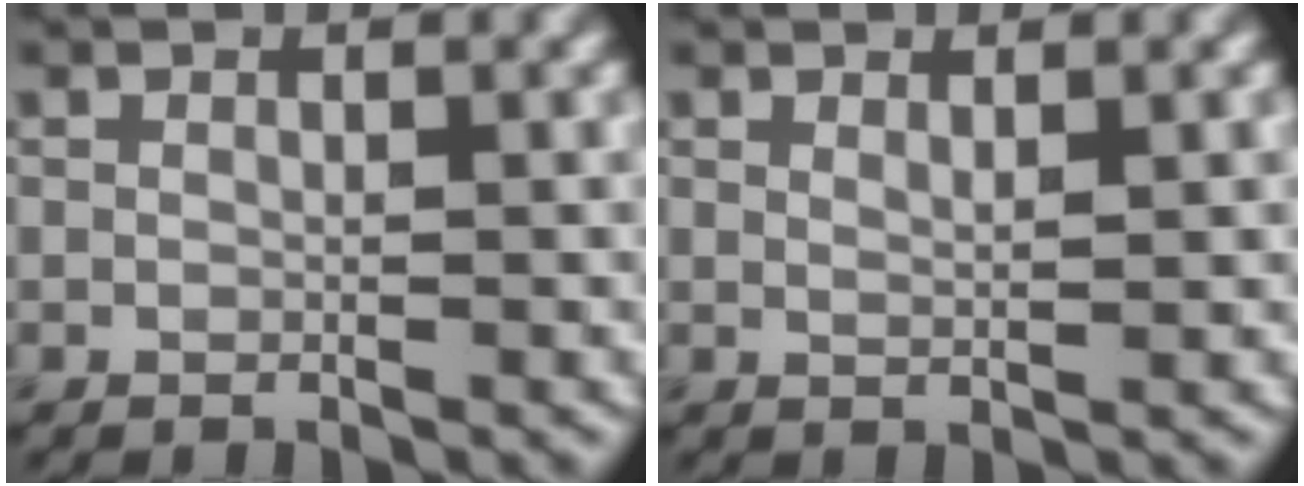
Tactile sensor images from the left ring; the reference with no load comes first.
{"total": 0.9, "force": [0.6, 0.2, 0.7], "torque": [-0.006, -0.001, 0.010]}